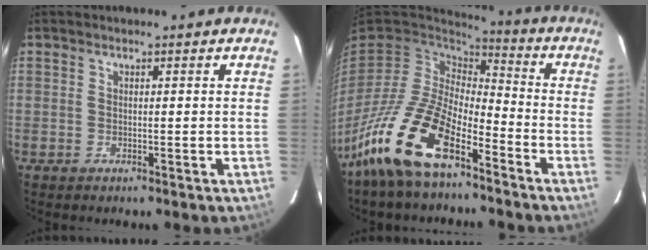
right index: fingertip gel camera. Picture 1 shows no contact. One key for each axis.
{"total": 17.7, "fx": -11.1, "fy": 7.0, "fz": 11.9, "tx": -0.252, "ty": -0.013, "tz": -0.216}